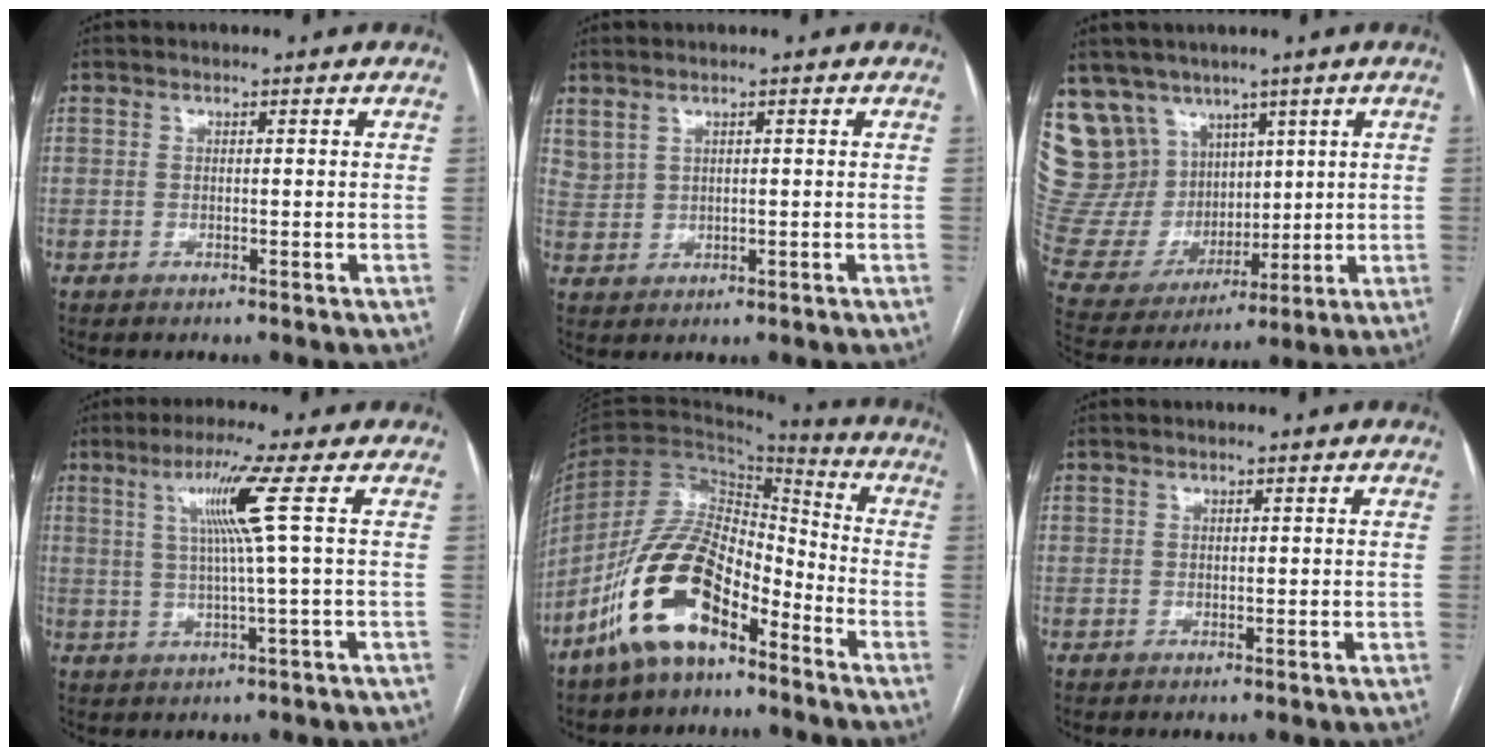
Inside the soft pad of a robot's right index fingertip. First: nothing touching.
{"total": 2.5, "force": [2.1, 1.1, 0.8], "torque": [-0.018, 0.000, 0.051]}
{"total": 17.1, "force": [10.2, 12.5, 5.7], "torque": [-0.132, 0.059, 0.223]}
{"total": 7.3, "force": [2.2, -2.1, 6.6], "torque": [-0.125, 0.002, 0.047]}
{"total": 14.7, "force": [-8.9, 6.3, 9.8], "torque": [-0.195, 0.018, -0.169]}
{"total": 0.9, "force": [0.6, 0.7, 0.3], "torque": [0.002, 0.001, 0.011]}